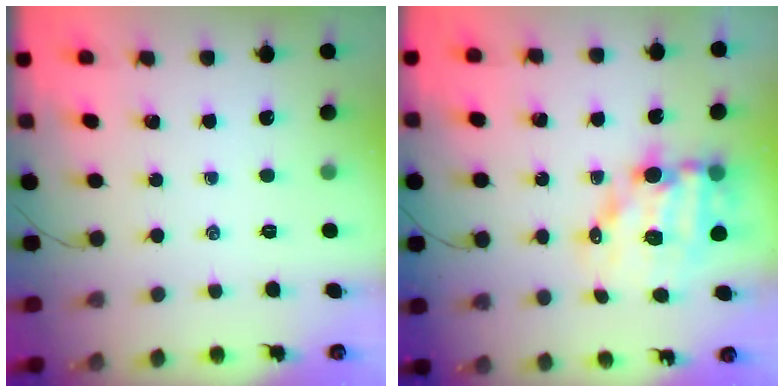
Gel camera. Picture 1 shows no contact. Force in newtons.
{"total": 12.0, "press": 11.5, "slide": 3.1}